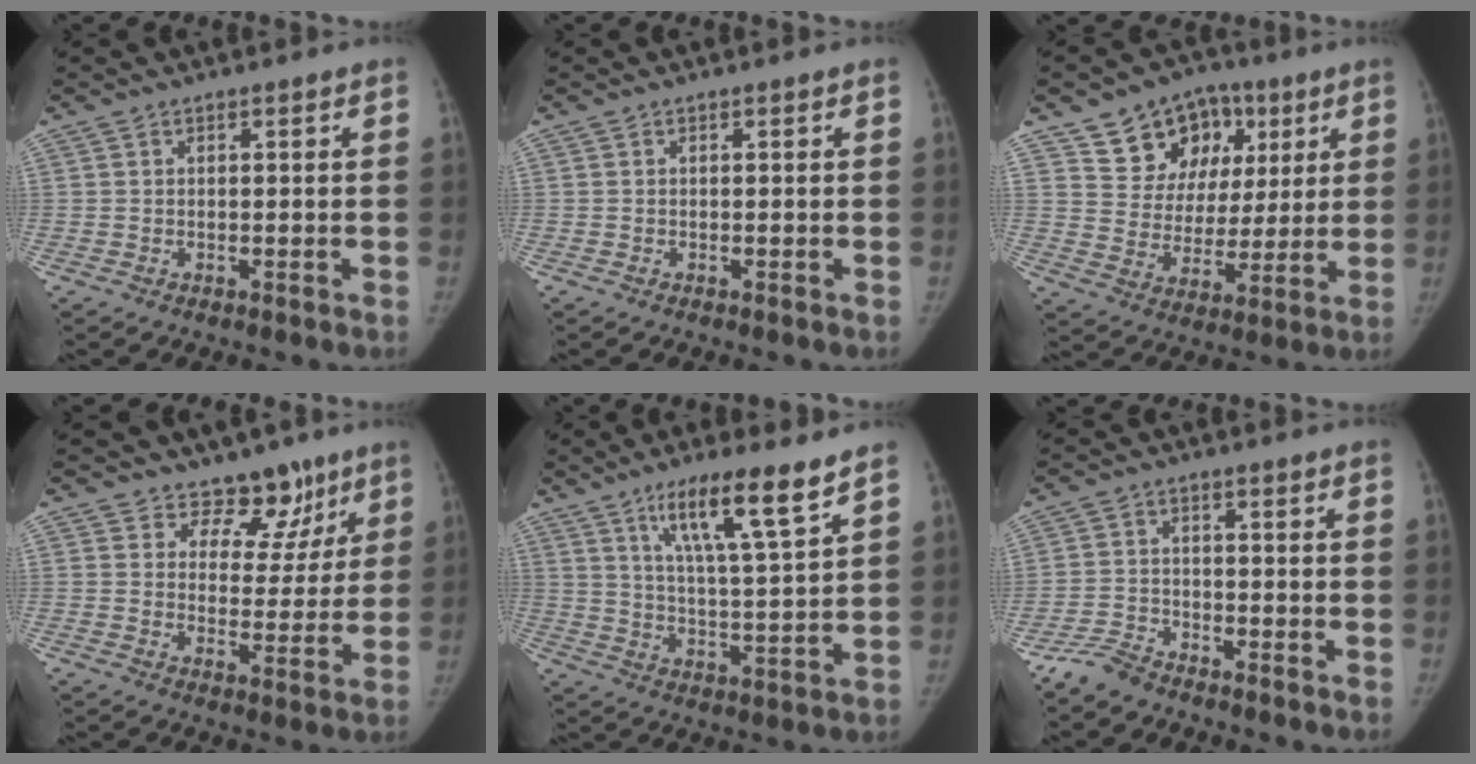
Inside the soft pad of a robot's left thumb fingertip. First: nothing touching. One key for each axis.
{"total": 0.0}
{"total": 15.2, "fx": 7.4, "fy": 11.7, "fz": 6.1, "tx": -0.051, "ty": -0.008, "tz": 0.125}
{"total": 10.0, "fx": 7.2, "fy": 6.5, "fz": 2.2, "tx": 0.025, "ty": -0.037, "tz": 0.099}
{"total": 12.0, "fx": 7.5, "fy": 1.5, "fz": 9.2, "tx": -0.149, "ty": -0.038, "tz": 0.127}
{"total": 4.5, "fx": -4.1, "fy": 1.6, "fz": 1.0, "tx": -0.024, "ty": 0.009, "tz": -0.084}